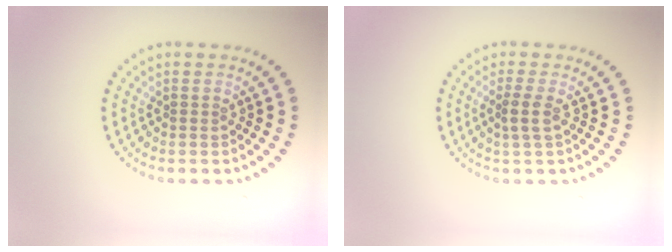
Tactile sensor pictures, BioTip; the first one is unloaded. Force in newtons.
{"total": 1.7, "press": 1.4, "slide": 1.0}